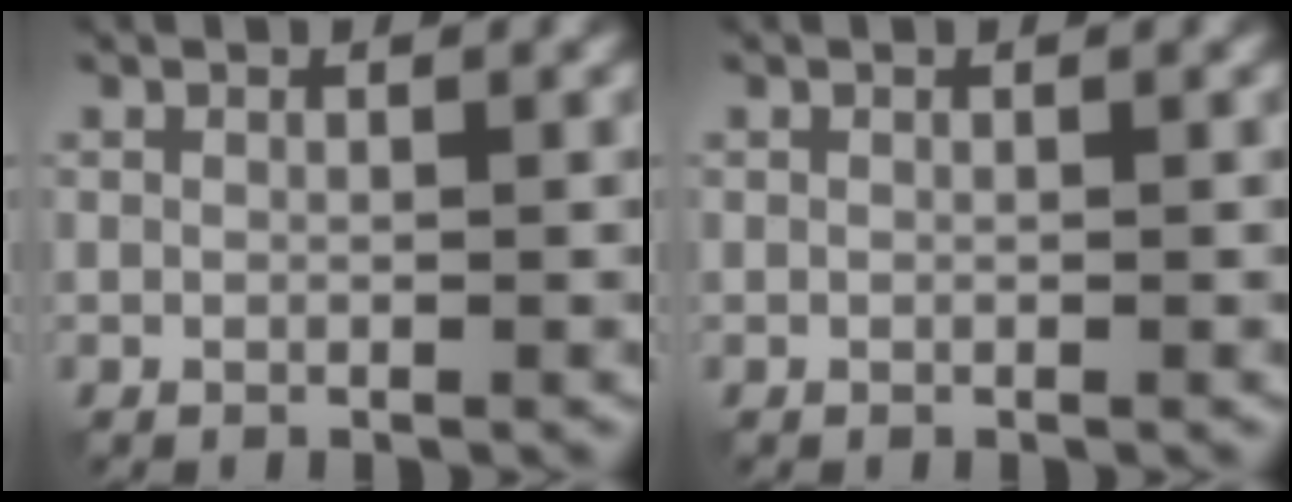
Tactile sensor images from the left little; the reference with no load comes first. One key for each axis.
{"total": 0.0}